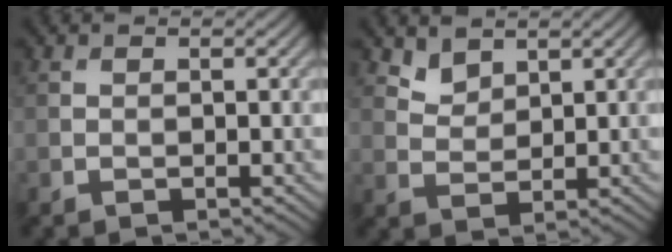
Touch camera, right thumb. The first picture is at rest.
{"total": 2.6, "force": [2.2, 1.3, 0.7], "torque": [-0.021, -0.007, 0.050]}